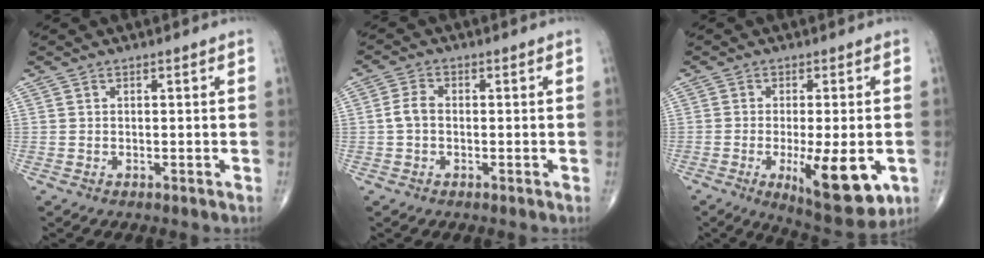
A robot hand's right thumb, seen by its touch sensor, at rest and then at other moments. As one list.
[{"total": 3.0, "force": [-0.3, 2.0, 2.2], "torque": [-0.042, 0.009, -0.011]}, {"total": 13.3, "force": [-3.7, 4.3, 12.0], "torque": [-0.165, -0.019, -0.043]}]